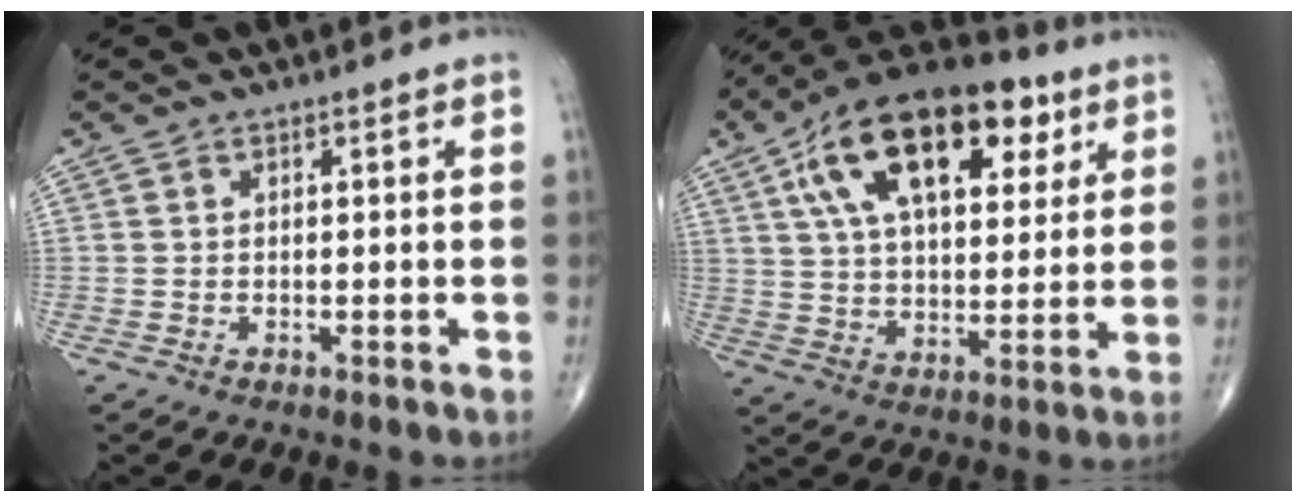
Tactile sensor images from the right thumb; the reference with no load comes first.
{"total": 23.6, "force": [10.1, 12.2, 17.5], "torque": [-0.275, -0.001, 0.166]}